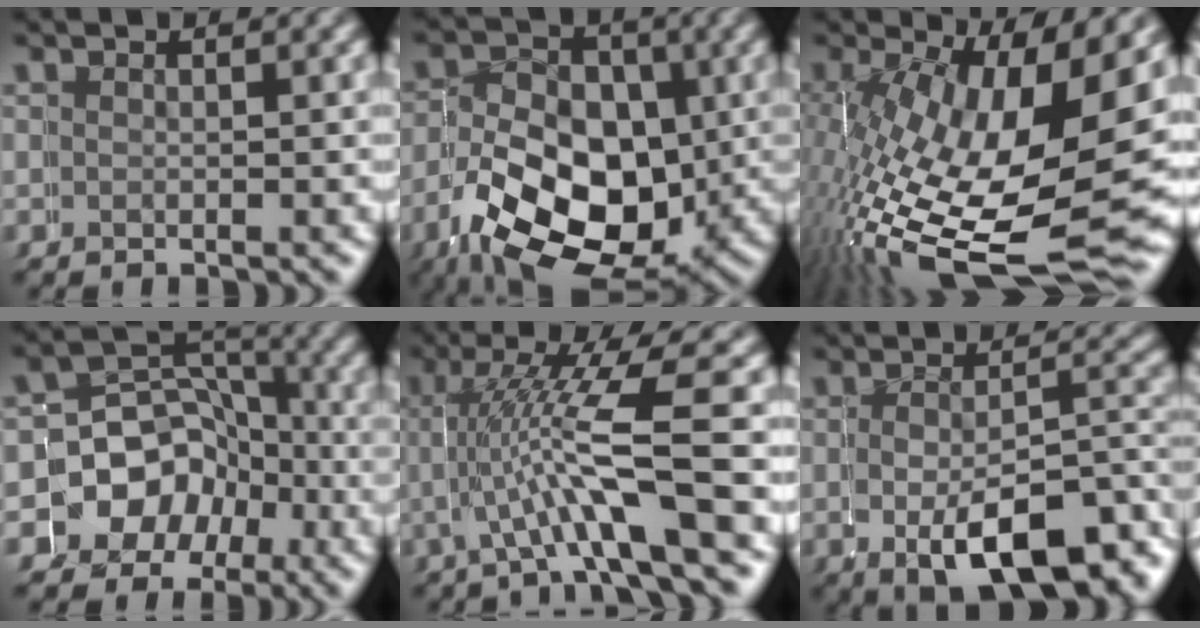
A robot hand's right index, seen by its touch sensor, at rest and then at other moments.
{"total": 13.4, "force": [-3.4, 9.8, 8.5], "torque": [-0.135, -0.050, -0.033]}
{"total": 13.5, "force": [-3.6, 6.7, 11.2], "torque": [-0.205, -0.062, -0.022]}
{"total": 9.0, "force": [-1.7, 8.7, 1.3], "torque": [-0.031, -0.015, -0.038]}
{"total": 4.8, "force": [0.2, -0.1, 4.8], "torque": [-0.096, 0.002, 0.003]}
{"total": 6.6, "force": [-2.9, 2.6, 5.4], "torque": [-0.069, -0.021, -0.037]}